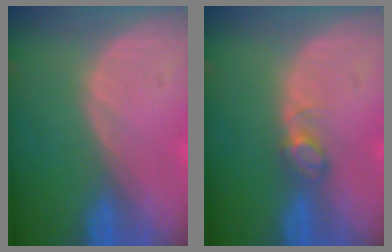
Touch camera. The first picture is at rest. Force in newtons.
{"total": 2.5, "press": 2.4, "slide": 0.3}